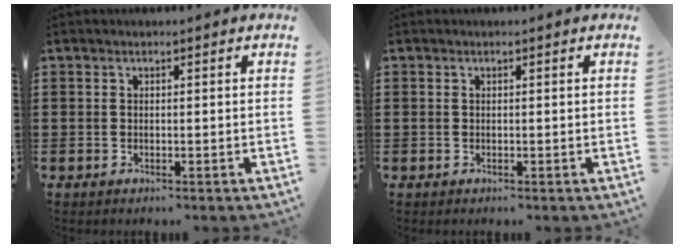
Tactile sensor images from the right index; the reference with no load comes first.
{"total": 0.0}